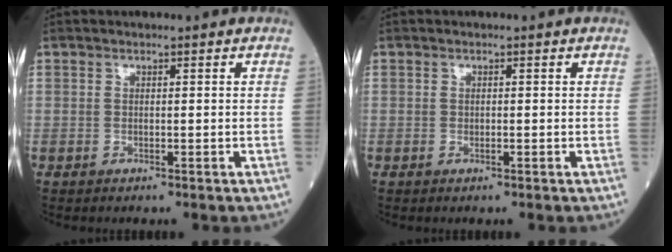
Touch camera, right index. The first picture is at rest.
{"total": 0.0}